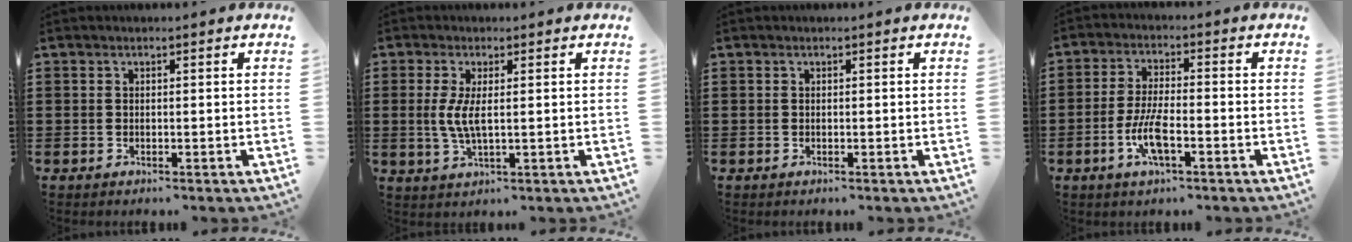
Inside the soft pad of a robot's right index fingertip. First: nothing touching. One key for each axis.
{"total": 4.2, "fx": 0.3, "fy": 1.1, "fz": 4.0, "tx": -0.092, "ty": -0.005, "tz": 0.001}
{"total": 0.0}
{"total": 6.2, "fx": -2.4, "fy": 1.7, "fz": 5.4, "tx": -0.123, "ty": -0.009, "tz": -0.050}